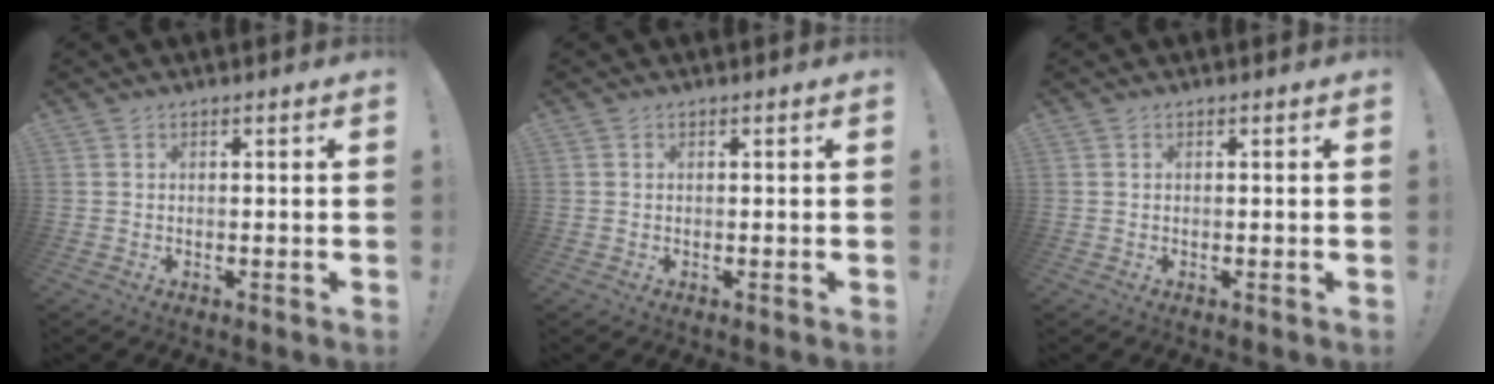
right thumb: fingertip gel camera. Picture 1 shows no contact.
{"total": 0.0}
{"total": 0.0}